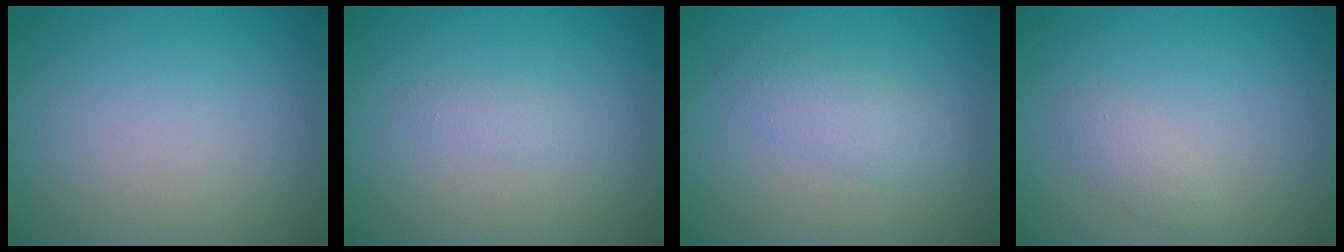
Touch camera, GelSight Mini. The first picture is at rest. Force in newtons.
{"total": 0.8, "press": 0.8, "slide": 0.0}
{"total": 2.3, "press": 2.3, "slide": 0.1}
{"total": 1.1, "press": 1.1, "slide": 0.1}